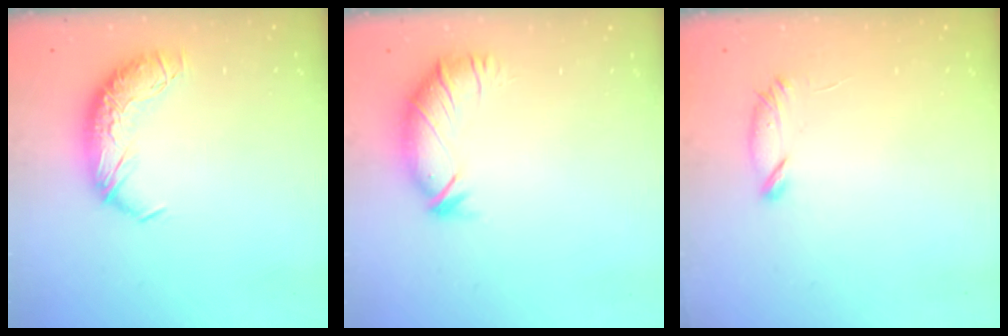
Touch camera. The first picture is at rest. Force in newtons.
{"total": 3.0, "press": 2.5, "slide": 1.6}
{"total": 7.2, "press": 7.1, "slide": 0.9}